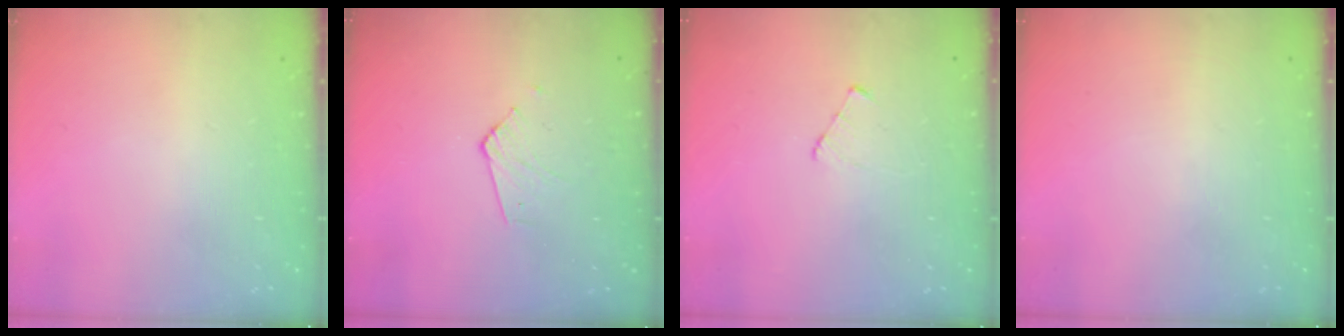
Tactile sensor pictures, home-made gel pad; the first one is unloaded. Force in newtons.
{"total": 2.9, "press": 2.9, "slide": 0.2}
{"total": 2.9, "press": 2.8, "slide": 0.3}
{"total": 0.0}